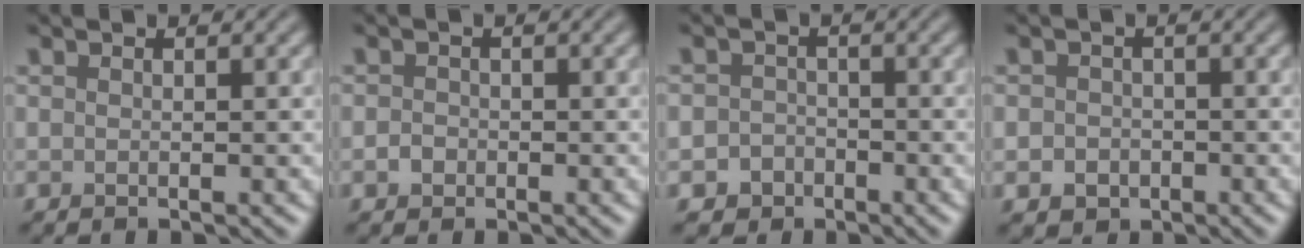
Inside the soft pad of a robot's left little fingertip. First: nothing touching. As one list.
[{"total": 1.0, "force": [-0.4, 0.9, 0.3], "torque": [-0.003, -0.001, -0.009]}, {"total": 2.3, "force": [-1.2, 1.9, 0.3], "torque": [0.013, 0.007, -0.026]}, {"total": 2.1, "force": [-0.7, 1.9, 0.7], "torque": [-0.005, -0.004, -0.011]}]